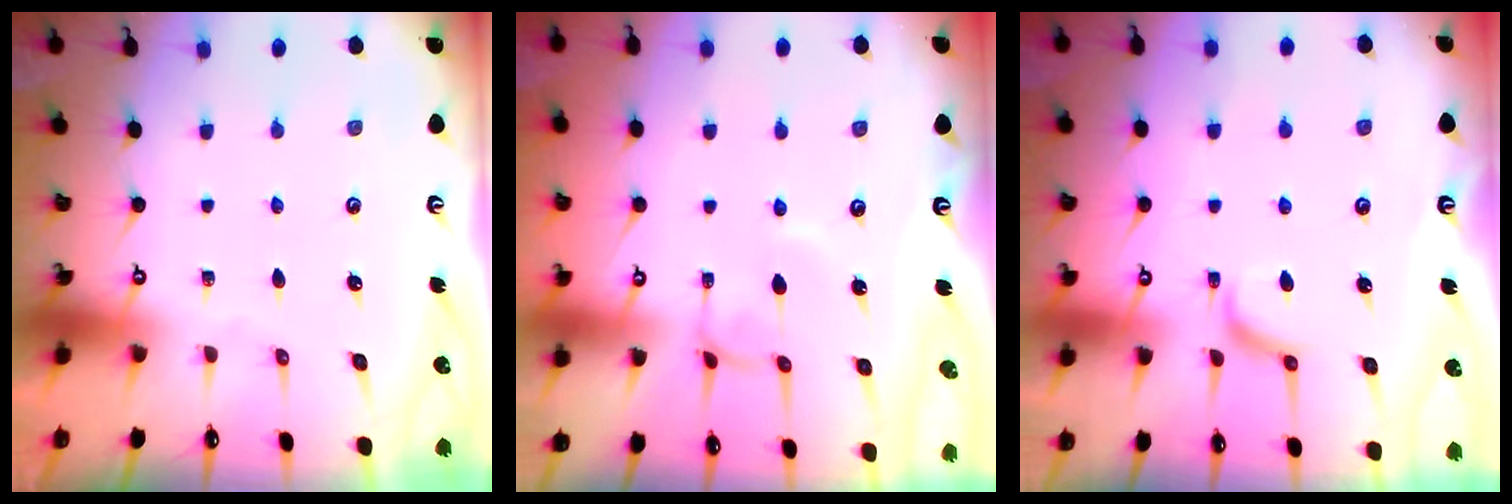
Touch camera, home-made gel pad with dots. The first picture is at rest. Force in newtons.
{"total": 2.2, "press": 2.2, "slide": 0.2}
{"total": 2.7, "press": 2.6, "slide": 0.5}